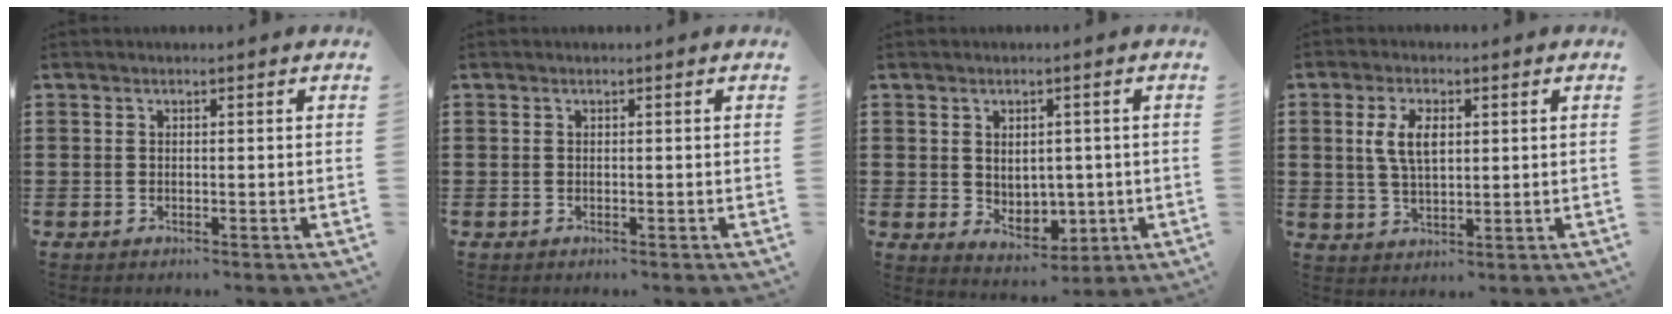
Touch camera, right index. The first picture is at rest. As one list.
[{"total": 0.0}, {"total": 3.7, "force": [0.9, 3.1, 1.6], "torque": [-0.027, -0.002, 0.013]}, {"total": 5.4, "force": [1.3, 2.6, 4.5], "torque": [-0.095, 0.010, 0.021]}]